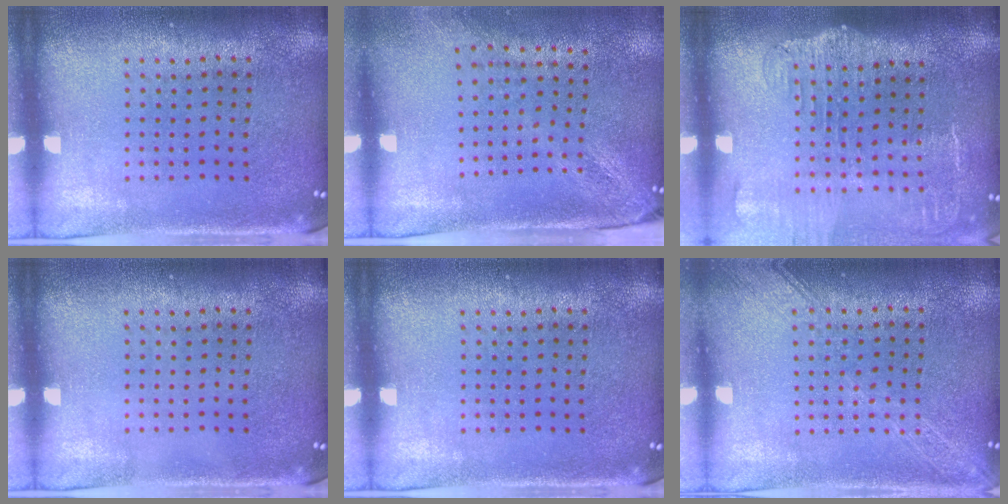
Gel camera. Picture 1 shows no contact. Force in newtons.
{"total": 2.1, "press": 1.7, "slide": 1.3}
{"total": 2.1, "press": 1.7, "slide": 1.2}
{"total": 0.0}
{"total": 0.0}
{"total": 1.7, "press": 1.7, "slide": 0.2}